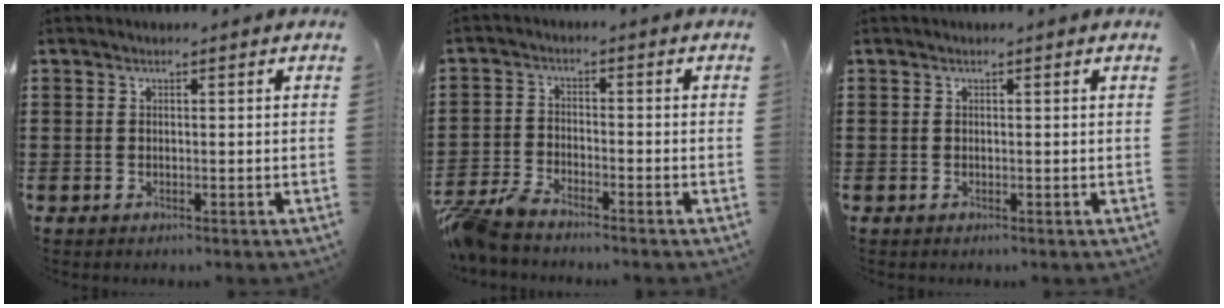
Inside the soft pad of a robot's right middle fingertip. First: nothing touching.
{"total": 4.4, "force": [-4.1, 0.4, 1.4], "torque": [-0.061, -0.013, -0.091]}
{"total": 0.0}